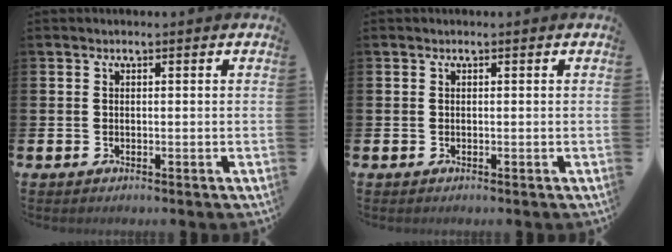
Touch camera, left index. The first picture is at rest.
{"total": 0.0}